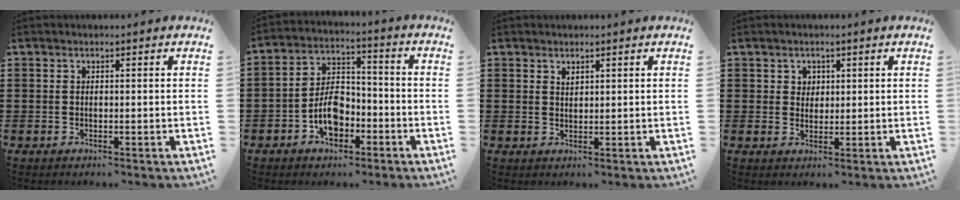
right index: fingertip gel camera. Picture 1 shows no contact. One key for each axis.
{"total": 6.7, "fx": -3.0, "fy": 4.3, "fz": 4.2, "tx": -0.078, "ty": 0.010, "tz": -0.058}
{"total": 1.0, "fx": 0.8, "fy": 0.5, "fz": 0.4, "tx": -0.009, "ty": 0.002, "tz": 0.016}
{"total": 2.0, "fx": 0.9, "fy": 1.7, "fz": 0.2, "tx": -0.010, "ty": 0.010, "tz": 0.016}